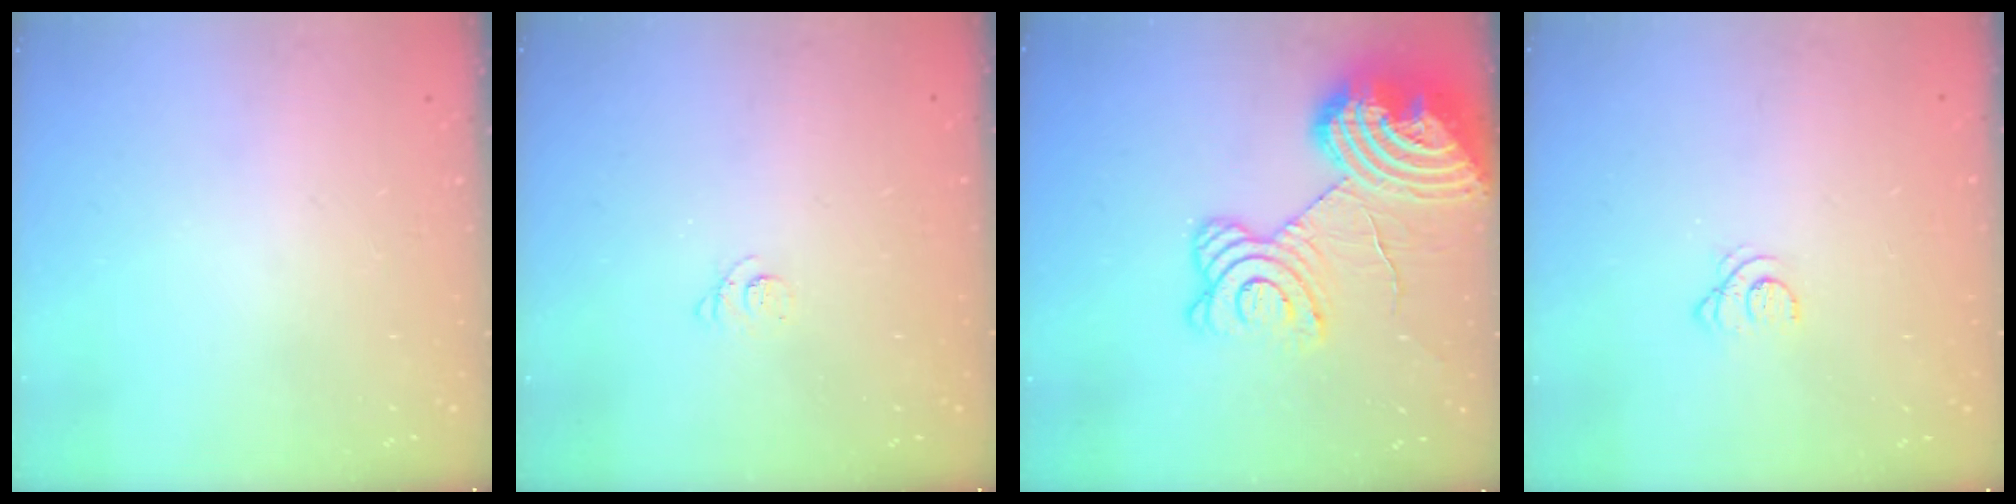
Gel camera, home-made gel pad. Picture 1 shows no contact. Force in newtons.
{"total": 2.4, "press": 2.4, "slide": 0.3}
{"total": 24.6, "press": 24.4, "slide": 3.1}
{"total": 2.1, "press": 2.1, "slide": 0.3}